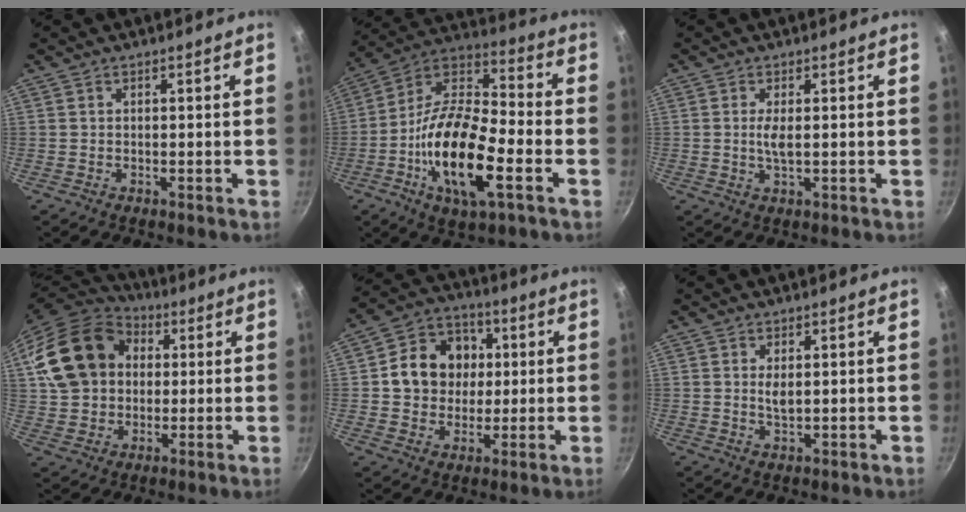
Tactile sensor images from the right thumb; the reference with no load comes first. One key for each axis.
{"total": 20.6, "fx": -6.3, "fy": 7.8, "fz": 18.0, "tx": -0.330, "ty": 0.028, "tz": -0.133}
{"total": 2.6, "fx": 0.3, "fy": 0.7, "fz": 2.5, "tx": -0.055, "ty": -0.003, "tz": 0.006}
{"total": 20.7, "fx": 4.9, "fy": 16.2, "fz": 11.9, "tx": -0.214, "ty": 0.032, "tz": 0.088}
{"total": 13.2, "fx": 1.7, "fy": 11.3, "fz": 6.5, "tx": -0.074, "ty": 0.016, "tz": 0.022}
{"total": 2.3, "fx": 0.7, "fy": 1.0, "fz": 2.0, "tx": -0.037, "ty": -0.004, "tz": 0.014}